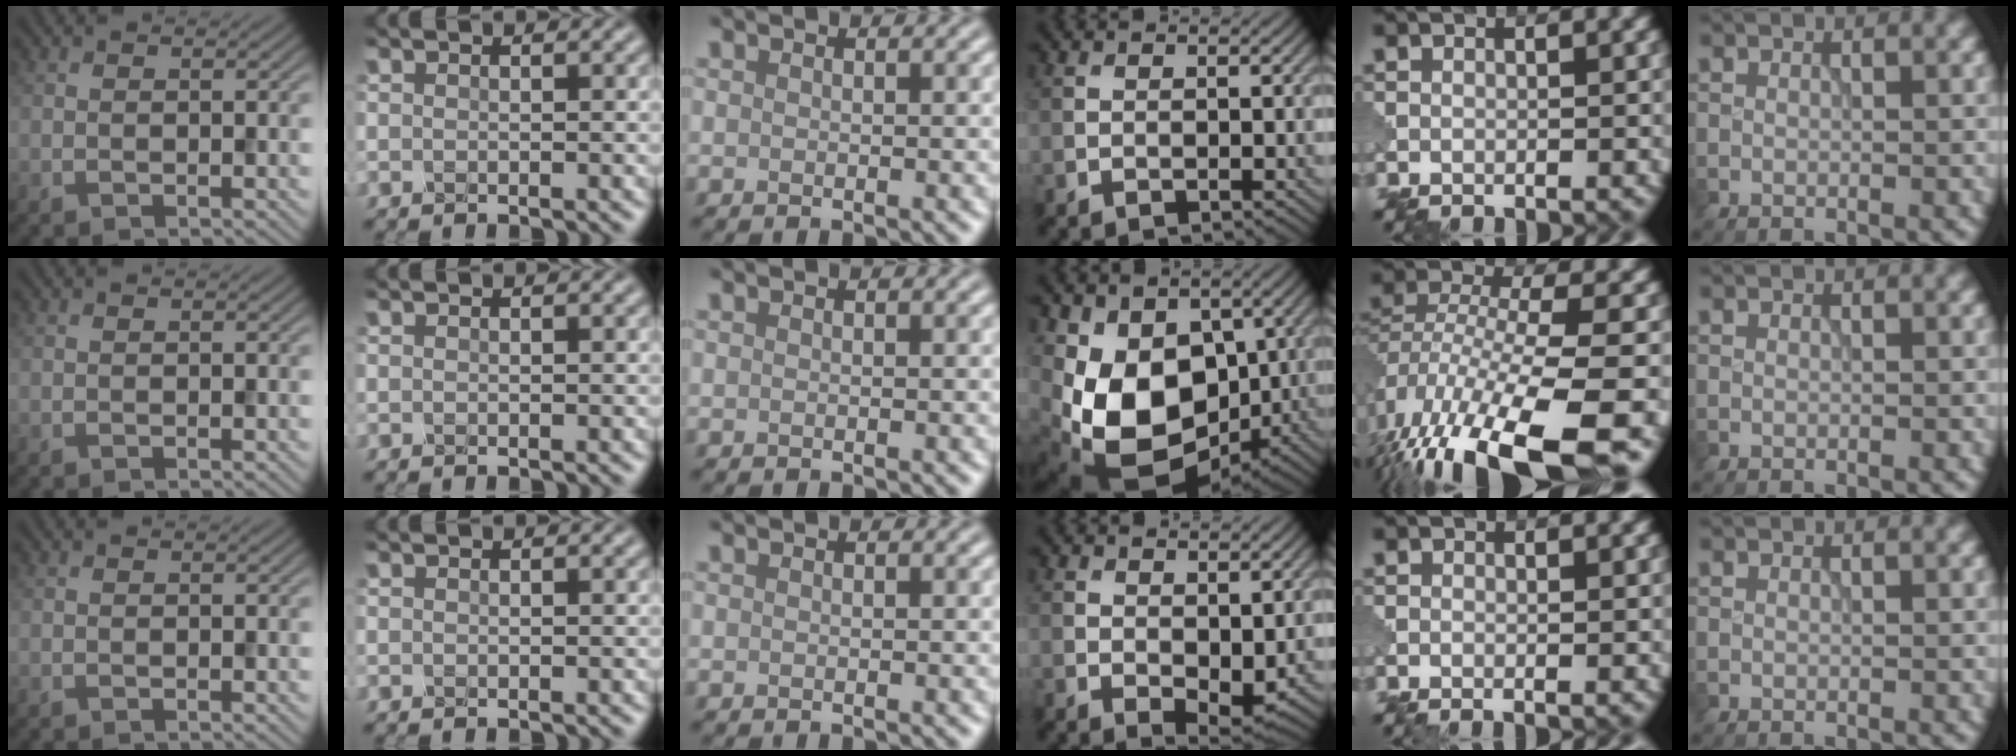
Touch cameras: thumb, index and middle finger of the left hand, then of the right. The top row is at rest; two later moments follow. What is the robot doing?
{"motion": "squeeze", "object": "foam earplug"}